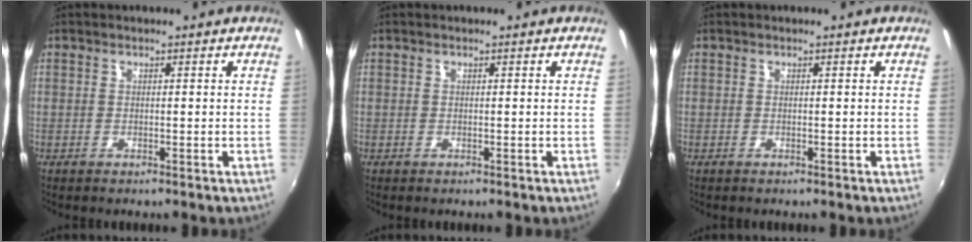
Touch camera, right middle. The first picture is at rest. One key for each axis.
{"total": 0.0}
{"total": 0.0}